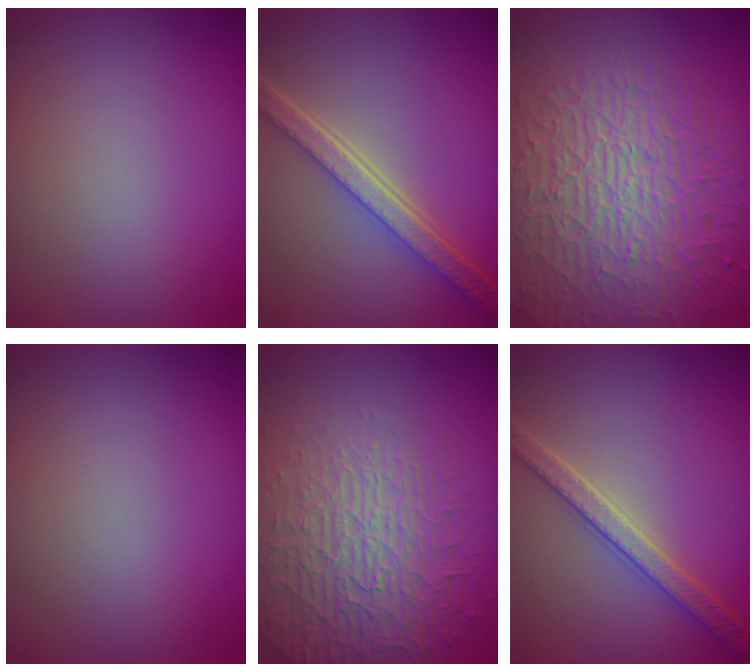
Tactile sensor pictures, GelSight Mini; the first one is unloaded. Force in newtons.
{"total": 5.9, "press": 4.3, "slide": 4.0}
{"total": 10.2, "press": 6.8, "slide": 7.6}
{"total": 0.0}
{"total": 6.7, "press": 5.1, "slide": 4.4}
{"total": 3.6, "press": 3.5, "slide": 0.7}